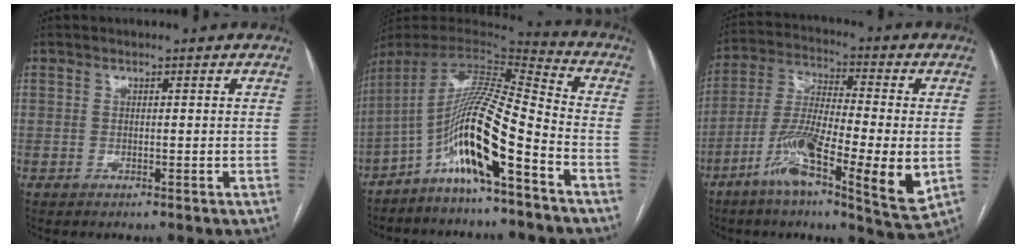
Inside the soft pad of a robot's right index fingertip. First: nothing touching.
{"total": 14.5, "force": [-7.2, 0.5, 12.6], "torque": [-0.235, 0.009, -0.135]}
{"total": 16.2, "force": [-5.1, 2.4, 15.2], "torque": [-0.281, -0.016, -0.092]}